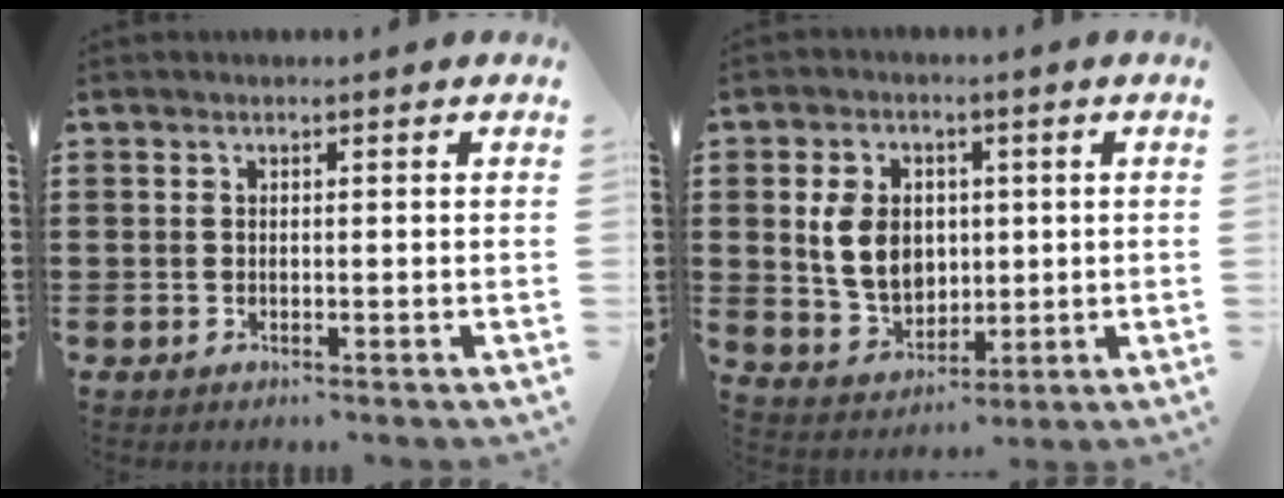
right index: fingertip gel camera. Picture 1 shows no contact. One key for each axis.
{"total": 8.2, "fx": 1.2, "fy": 6.0, "fz": 5.4, "tx": -0.115, "ty": 0.008, "tz": 0.017}